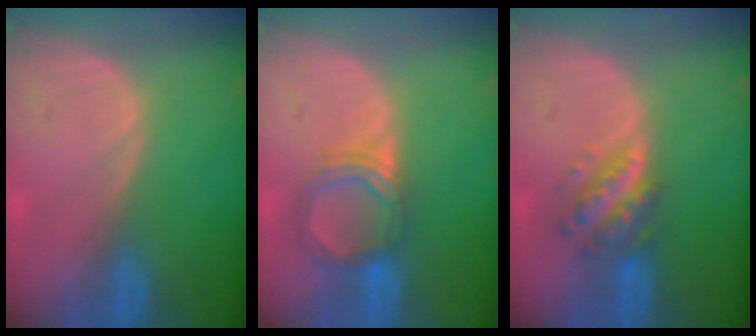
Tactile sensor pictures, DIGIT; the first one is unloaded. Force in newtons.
{"total": 5.5, "press": 5.2, "slide": 1.8}
{"total": 5.8, "press": 5.3, "slide": 2.3}